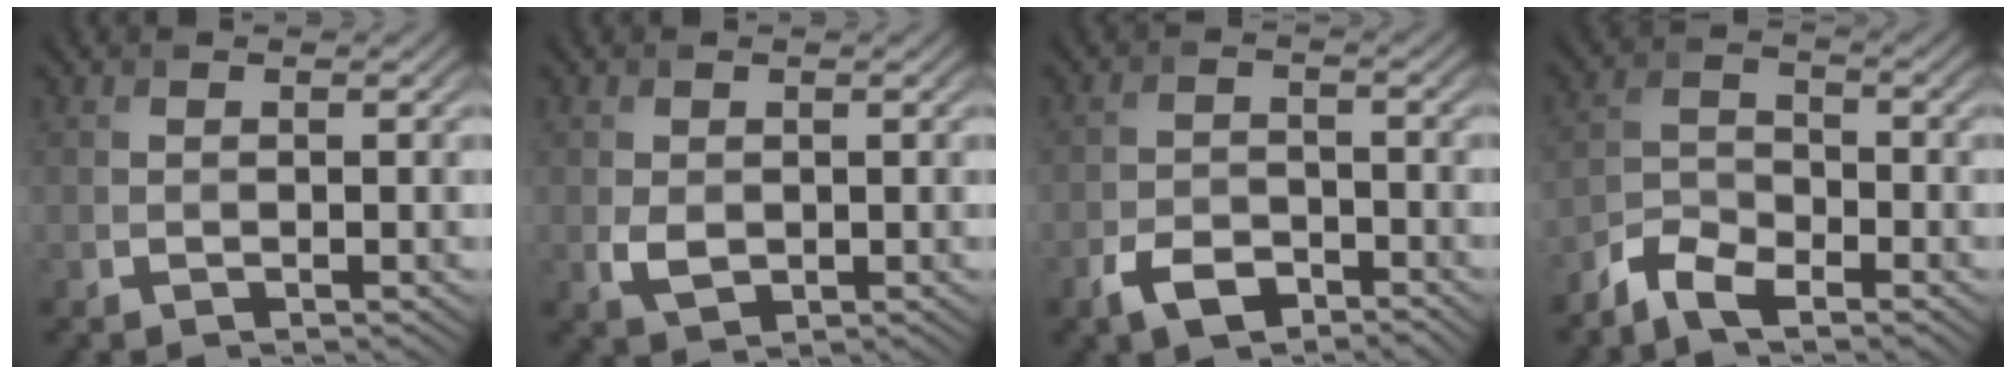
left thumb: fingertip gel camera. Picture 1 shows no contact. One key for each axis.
{"total": 2.3, "fx": -0.1, "fy": 1.7, "fz": 1.6, "tx": -0.037, "ty": -0.006, "tz": 0.002}
{"total": 4.4, "fx": -3.0, "fy": 2.4, "fz": 2.3, "tx": -0.045, "ty": -0.007, "tz": -0.064}
{"total": 5.2, "fx": -4.1, "fy": 2.1, "fz": 2.5, "tx": -0.055, "ty": -0.006, "tz": -0.093}